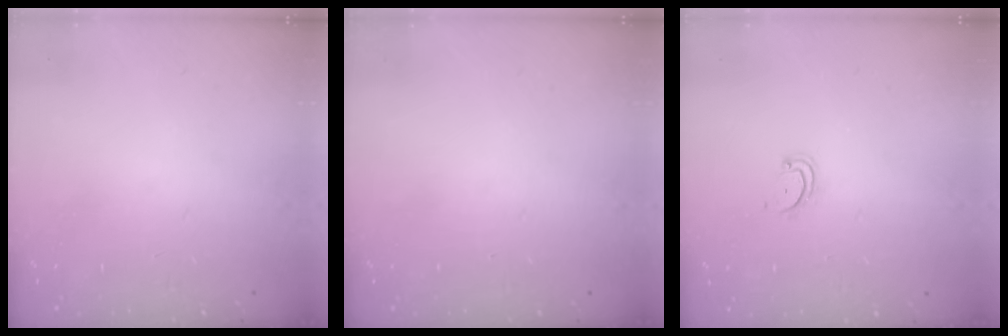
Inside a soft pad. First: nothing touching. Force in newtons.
{"total": 0.0}
{"total": 2.8, "press": 2.8, "slide": 0.3}